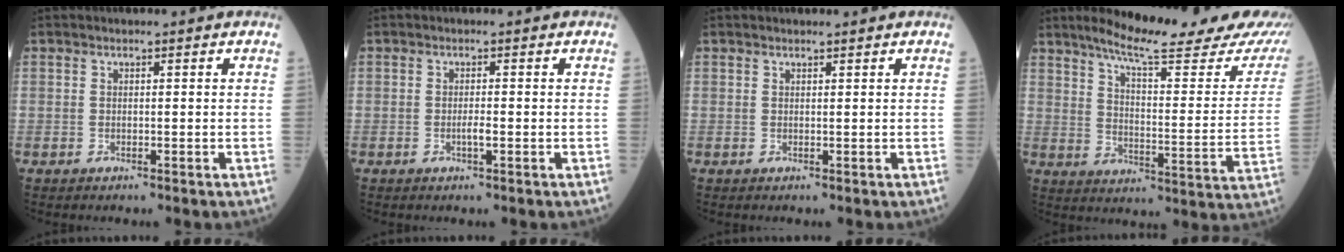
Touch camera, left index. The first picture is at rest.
{"total": 1.3, "force": [-0.5, 0.1, 1.2], "torque": [-0.025, -0.001, -0.006]}
{"total": 0.9, "force": [0.8, -0.1, 0.2], "torque": [-0.005, 0.004, 0.017]}
{"total": 22.5, "force": [19.6, 1.0, 11.0], "torque": [-0.148, -0.065, 0.252]}